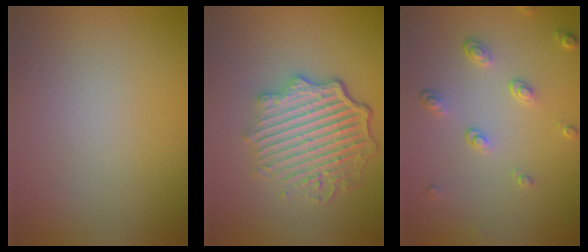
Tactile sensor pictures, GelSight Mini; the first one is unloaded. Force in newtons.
{"total": 6.1, "press": 4.6, "slide": 4.0}
{"total": 2.2, "press": 1.4, "slide": 1.7}